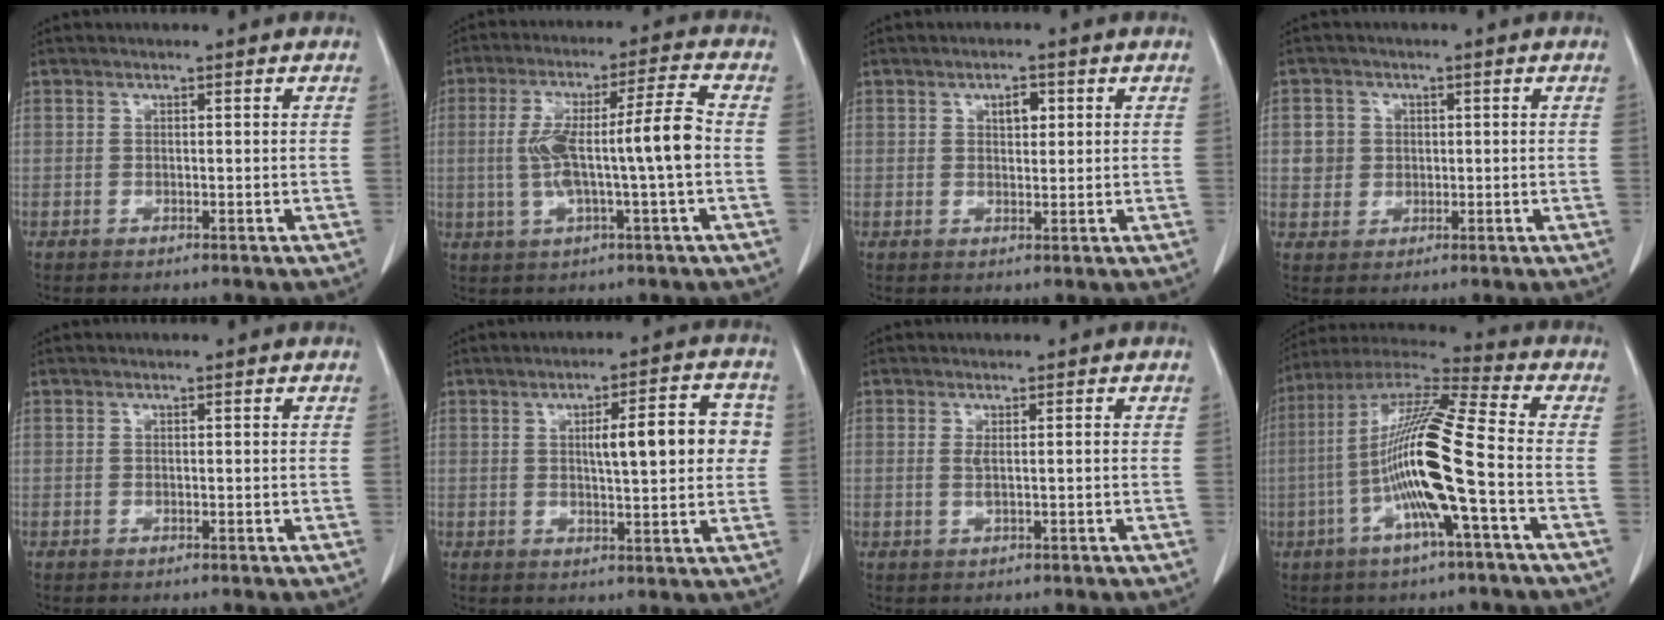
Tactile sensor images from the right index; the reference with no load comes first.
{"total": 11.5, "force": [-0.7, 0.3, 11.4], "torque": [-0.209, 0.024, -0.010]}
{"total": 2.5, "force": [1.0, 1.2, 2.0], "torque": [-0.029, 0.000, 0.016]}
{"total": 3.8, "force": [0.7, 3.7, 0.7], "torque": [-0.008, 0.012, 0.020]}
{"total": 0.0}
{"total": 9.6, "force": [1.5, 2.1, 9.3], "torque": [-0.127, 0.021, 0.022]}
{"total": 1.3, "force": [0.1, 0.0, 1.3], "torque": [-0.027, -0.002, 0.006]}
{"total": 16.4, "force": [-3.4, 0.1, 16.1], "torque": [-0.313, 0.005, -0.073]}